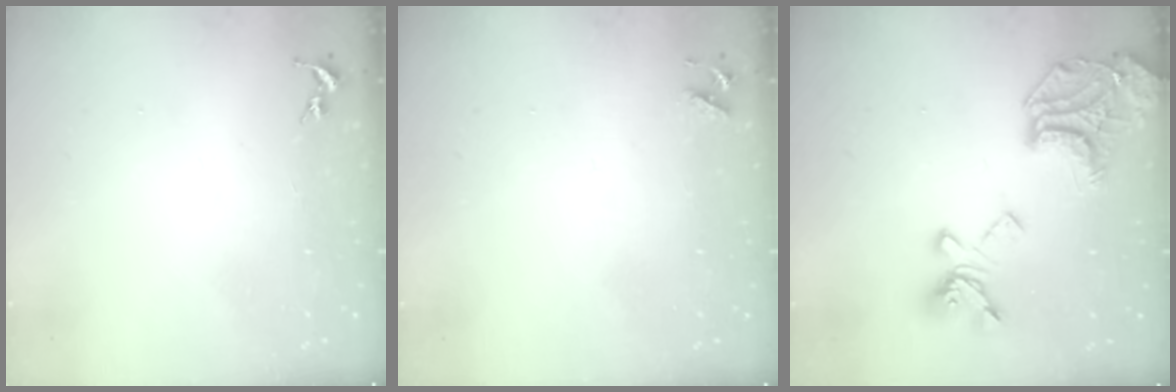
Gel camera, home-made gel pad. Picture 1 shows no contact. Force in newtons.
{"total": 4.1, "press": 4.0, "slide": 0.7}
{"total": 21.3, "press": 21.2, "slide": 1.6}